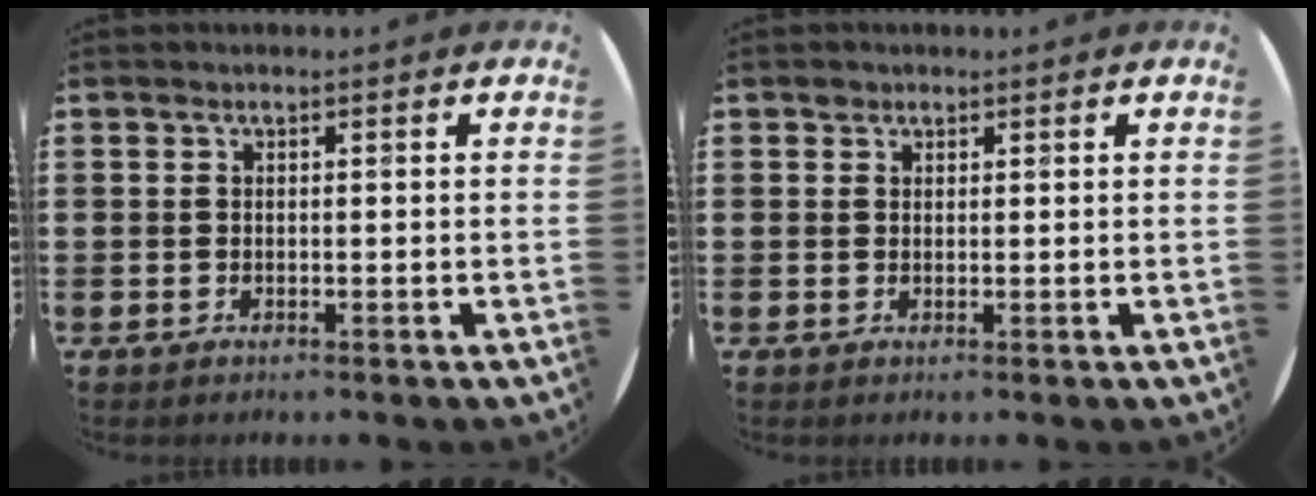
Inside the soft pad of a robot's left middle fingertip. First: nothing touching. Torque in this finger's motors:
{"motor_torque": [0.02, 0.04, 0.01, 0.00]}